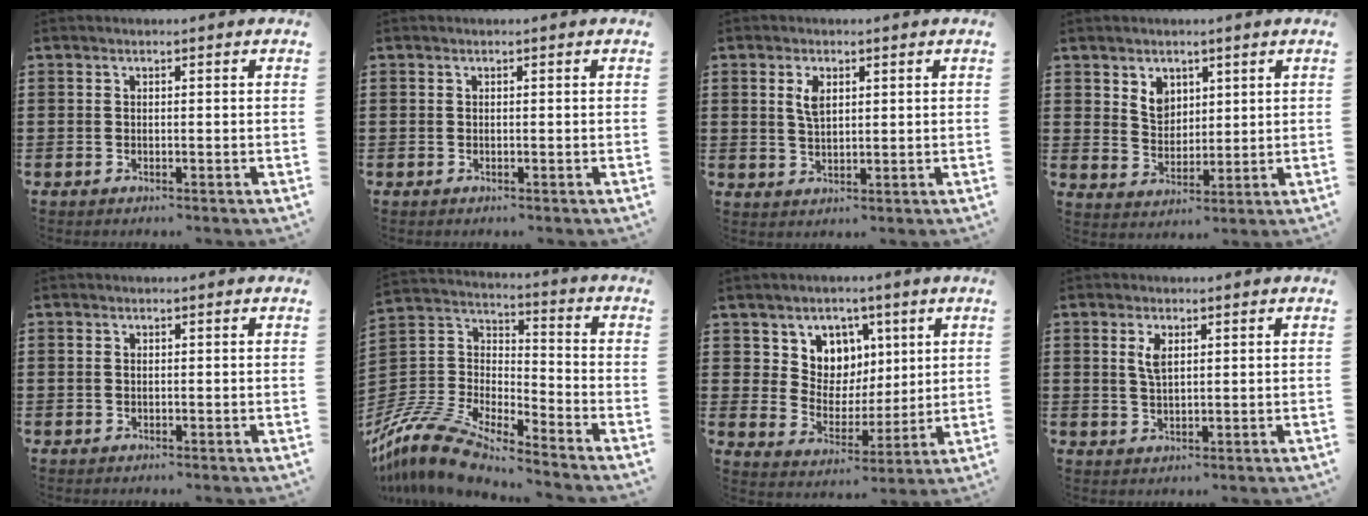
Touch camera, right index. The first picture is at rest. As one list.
[{"total": 0.0}, {"total": 3.3, "force": [1.2, 1.6, 2.5], "torque": [-0.056, 0.006, 0.021]}, {"total": 4.7, "force": [2.7, 3.5, 1.5], "torque": [-0.044, 0.012, 0.051]}, {"total": 0.7, "force": [0.2, 0.5, 0.3], "torque": [-0.009, 0.003, 0.004]}, {"total": 11.0, "force": [-10.3, 2.0, 3.4], "torque": [-0.099, 0.007, -0.216]}, {"total": 6.9, "force": [3.7, 5.8, 0.3], "torque": [-0.047, -0.029, 0.068]}, {"total": 3.1, "force": [1.2, 1.3, 2.6], "torque": [-0.056, 0.004, 0.020]}]